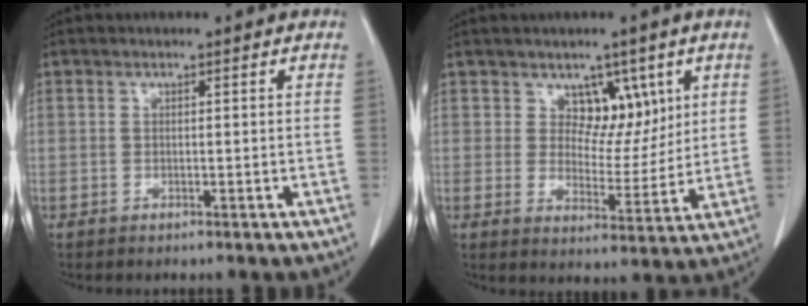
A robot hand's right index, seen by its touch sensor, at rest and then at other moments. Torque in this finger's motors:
{"motor_torque": [0.12, 0.11, 0.07, 0.01]}